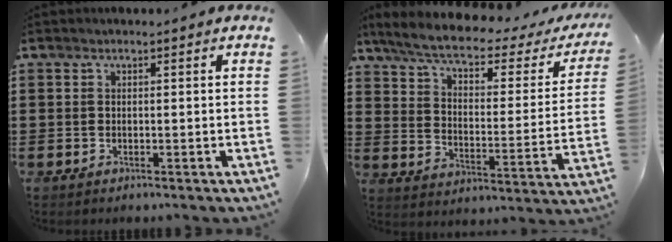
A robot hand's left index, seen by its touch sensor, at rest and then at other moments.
{"total": 6.1, "force": [4.4, 1.2, 4.0], "torque": [-0.098, -0.026, 0.071]}